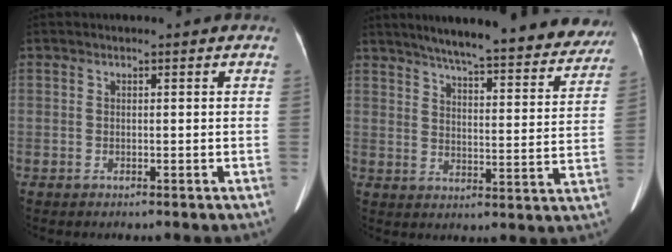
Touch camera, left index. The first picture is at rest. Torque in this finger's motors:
{"motor_torque": [0.88, -1.26, 0.20, 0.04]}